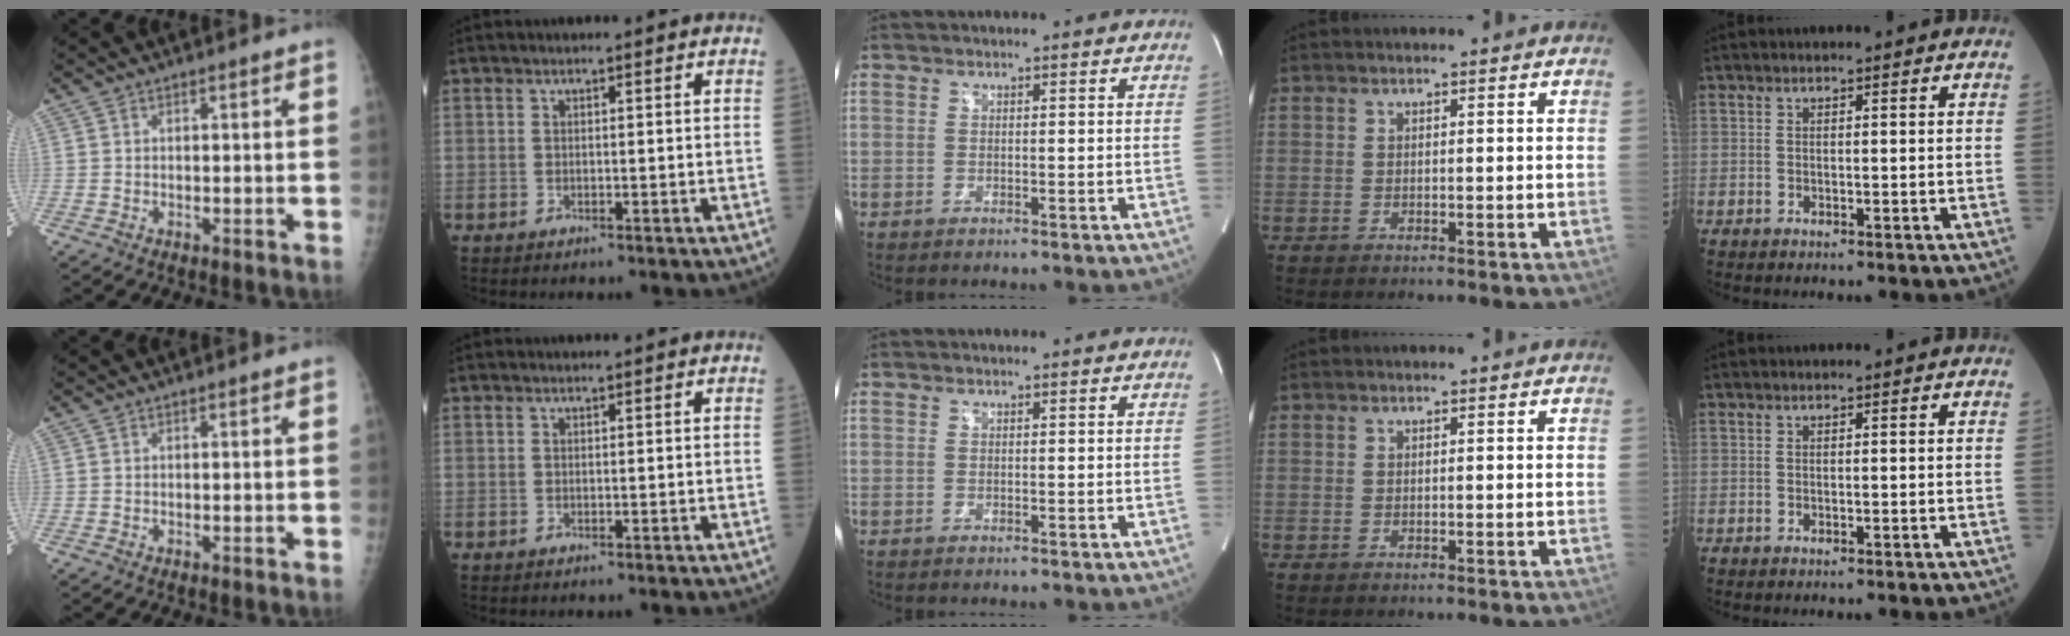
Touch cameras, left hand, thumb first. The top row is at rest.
{}